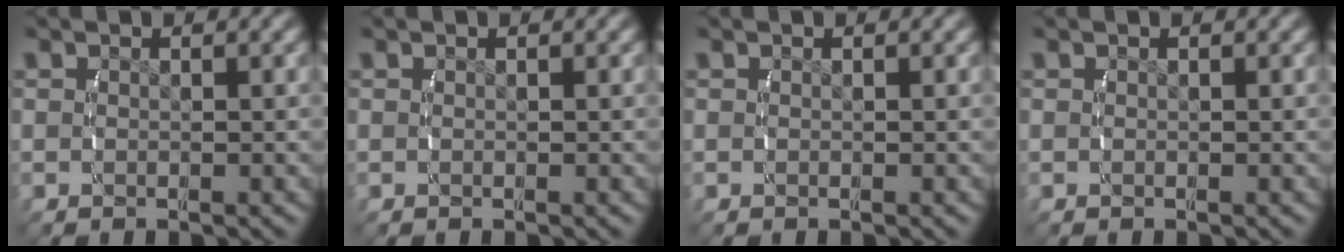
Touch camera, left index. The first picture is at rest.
{"total": 0.0}
{"total": 0.0}
{"total": 0.0}